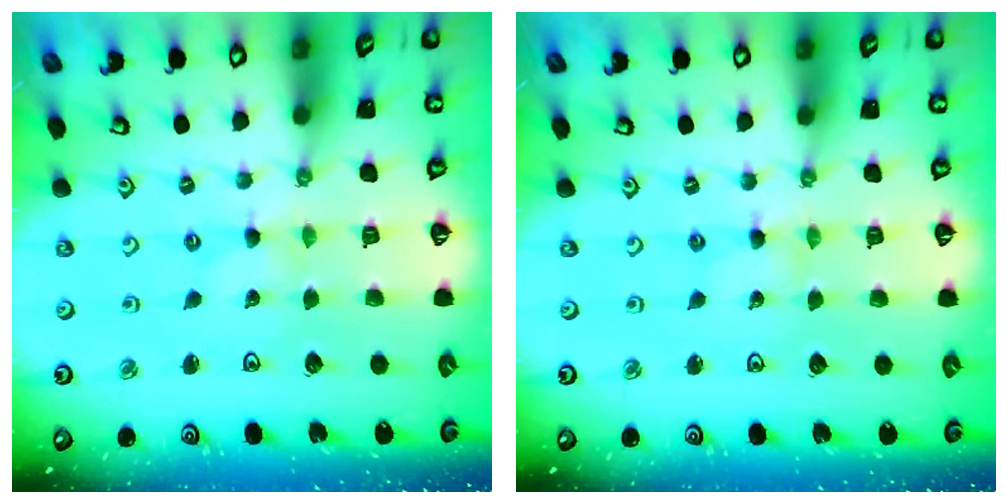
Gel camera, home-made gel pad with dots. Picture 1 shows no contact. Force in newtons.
{"total": 1.3, "press": 1.3, "slide": 0.1}